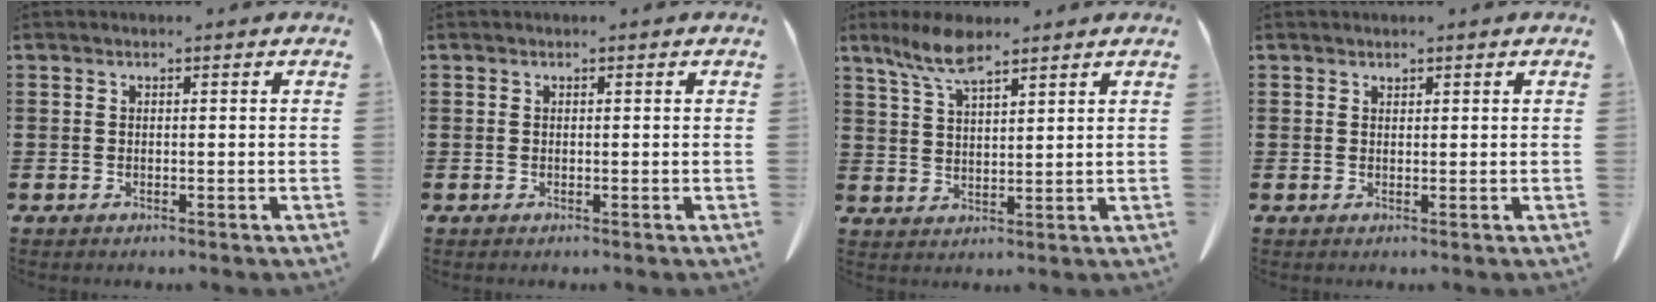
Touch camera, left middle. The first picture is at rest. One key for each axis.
{"total": 0.0}
{"total": 6.4, "fx": 4.6, "fy": 1.7, "fz": 4.2, "tx": -0.101, "ty": -0.007, "tz": 0.081}
{"total": 0.6, "fx": 0.5, "fy": 0.2, "fz": 0.0, "tx": -0.002, "ty": -0.001, "tz": 0.011}